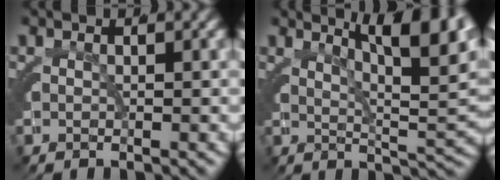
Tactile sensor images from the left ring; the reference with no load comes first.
{"total": 9.0, "force": [4.2, 2.5, 7.6], "torque": [-0.069, 0.016, 0.054]}